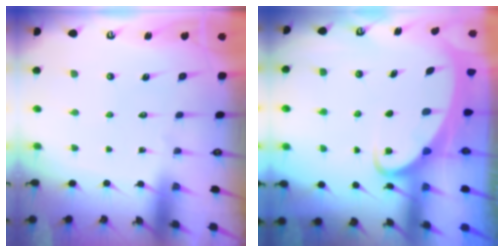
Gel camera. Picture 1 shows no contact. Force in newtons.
{"total": 3.6, "press": 3.6, "slide": 0.4}